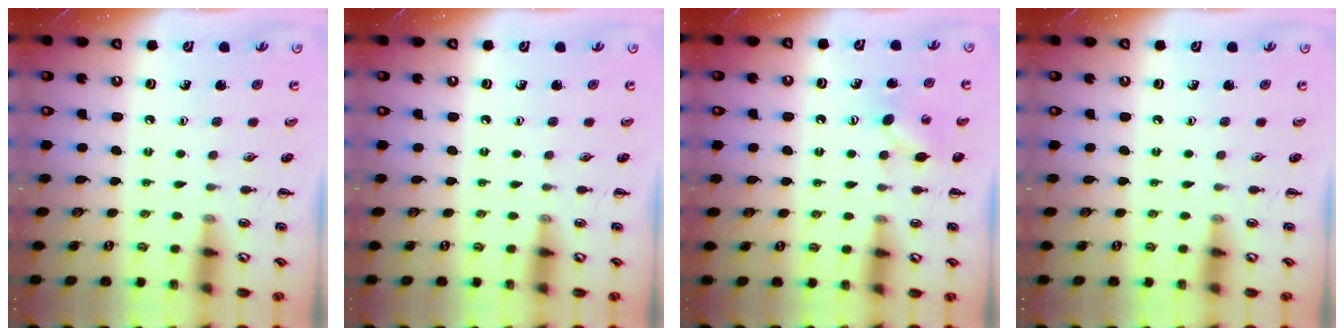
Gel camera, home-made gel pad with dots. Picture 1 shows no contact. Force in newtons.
{"total": 0.0}
{"total": 6.1, "press": 6.0, "slide": 1.1}
{"total": 0.0}